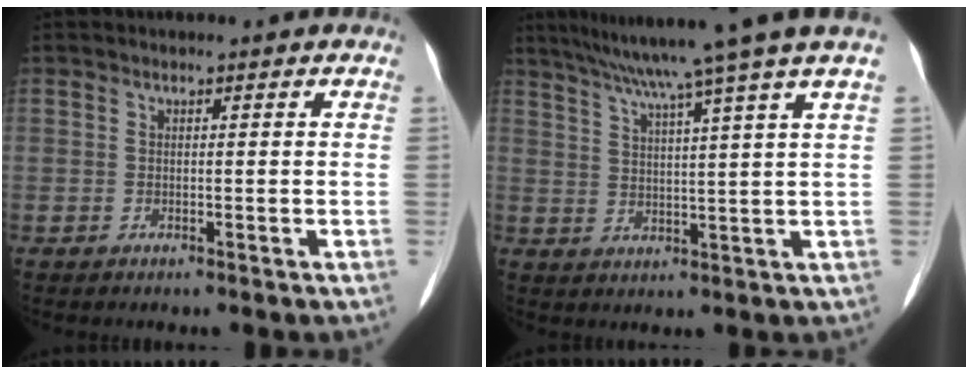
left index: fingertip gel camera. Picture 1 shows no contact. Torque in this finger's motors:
{"motor_torque": [0.14, -0.36, 0.02, 0.02]}